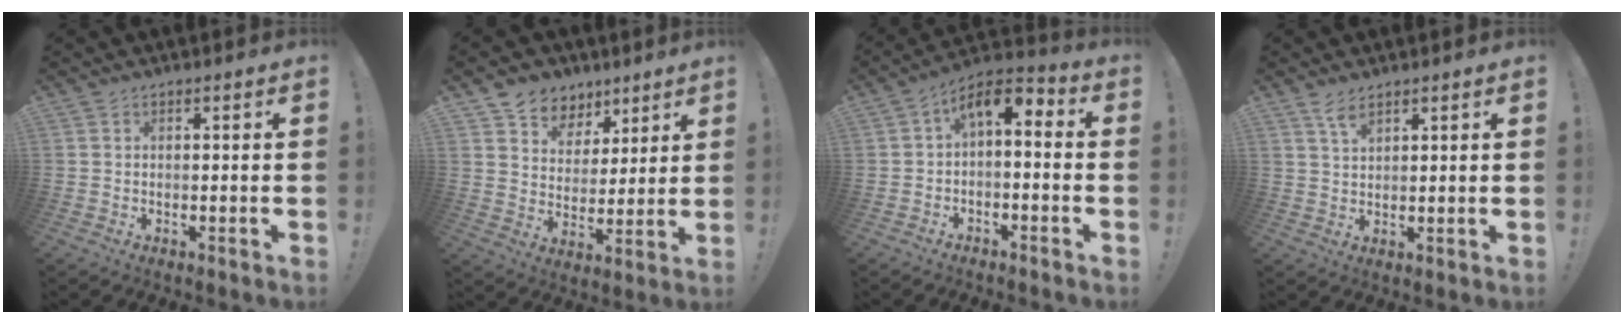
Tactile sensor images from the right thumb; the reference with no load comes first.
{"total": 7.9, "force": [4.7, 6.3, 1.0], "torque": [-0.019, -0.039, 0.097]}
{"total": 6.8, "force": [0.1, 3.2, 6.0], "torque": [-0.089, 0.008, 0.003]}
{"total": 4.0, "force": [3.0, 1.2, 2.3], "torque": [-0.035, -0.021, 0.052]}